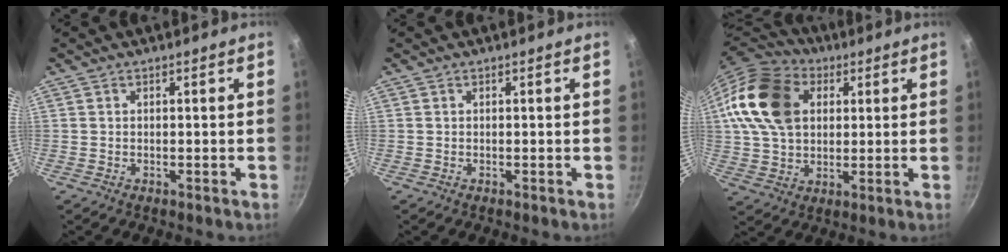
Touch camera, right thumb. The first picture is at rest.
{"total": 0.0}
{"total": 19.2, "force": [5.0, 13.8, 12.4], "torque": [-0.218, 0.017, 0.085]}